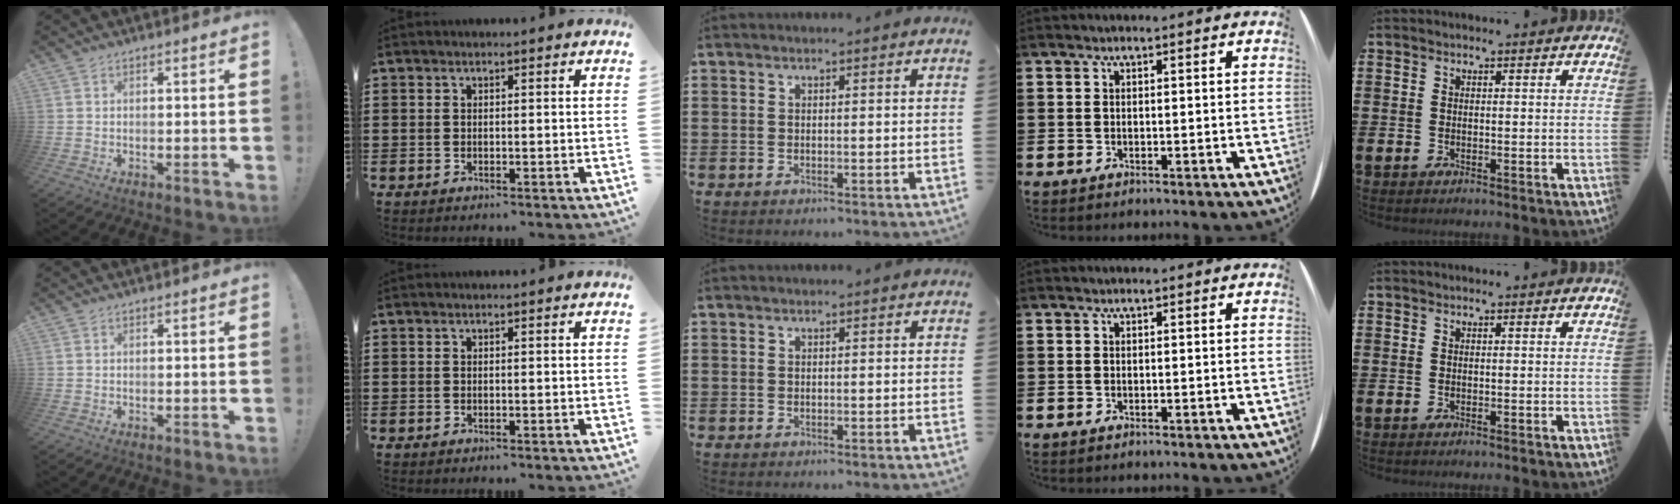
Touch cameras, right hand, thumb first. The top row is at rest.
{}